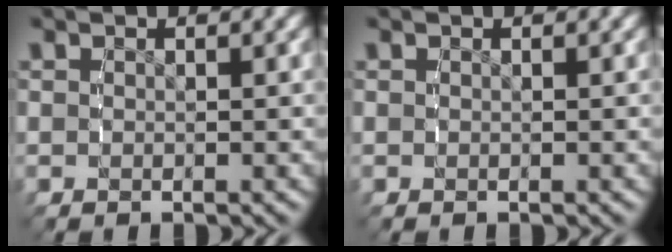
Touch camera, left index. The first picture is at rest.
{"total": 0.0}